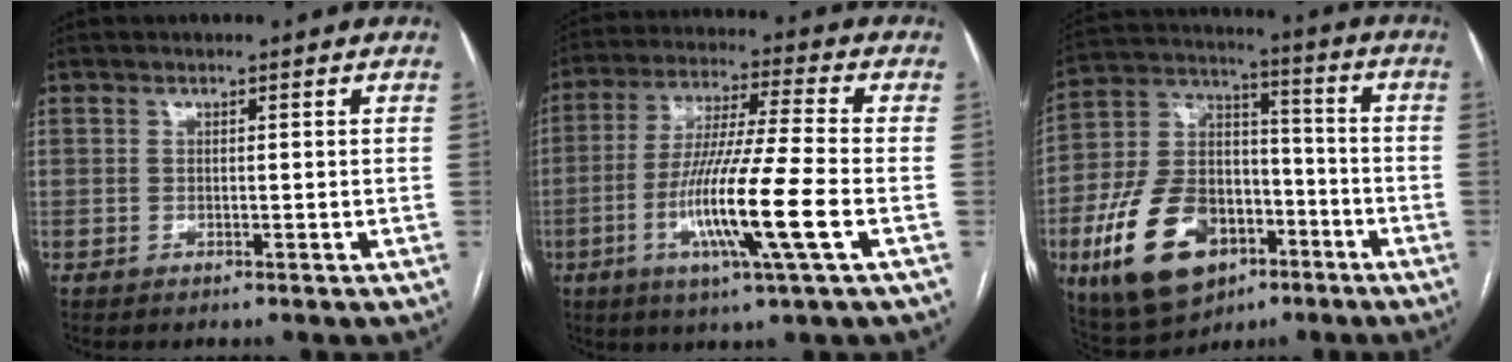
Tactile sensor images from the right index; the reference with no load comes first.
{"total": 14.5, "force": [-4.4, -0.7, 13.9], "torque": [-0.274, -0.018, -0.087]}
{"total": 19.1, "force": [-8.2, 11.9, 12.4], "torque": [-0.254, 0.019, -0.134]}